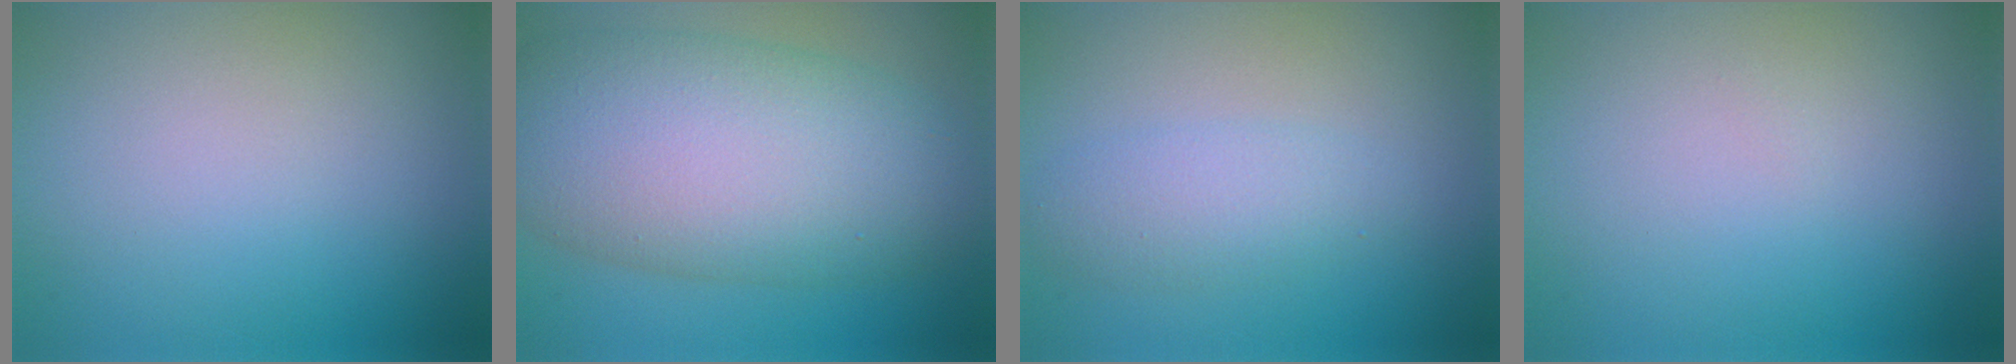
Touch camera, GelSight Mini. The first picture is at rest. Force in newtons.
{"total": 12.3, "press": 12.3, "slide": 0.5}
{"total": 2.8, "press": 2.8, "slide": 0.1}
{"total": 0.0}